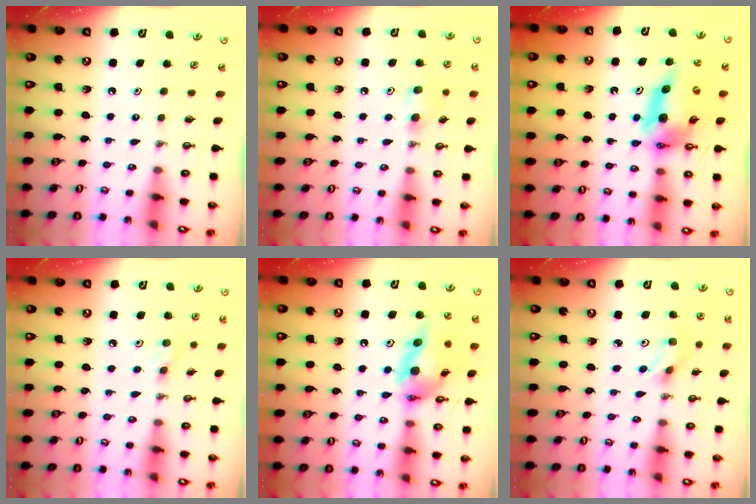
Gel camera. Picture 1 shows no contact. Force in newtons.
{"total": 6.8, "press": 6.7, "slide": 1.2}
{"total": 12.5, "press": 12.4, "slide": 1.3}
{"total": 5.2, "press": 5.1, "slide": 0.7}
{"total": 16.7, "press": 16.2, "slide": 4.1}
{"total": 3.6, "press": 2.9, "slide": 2.1}